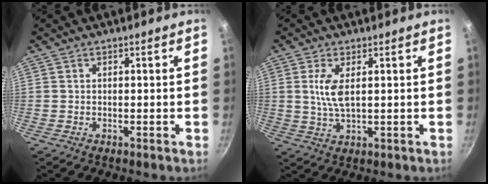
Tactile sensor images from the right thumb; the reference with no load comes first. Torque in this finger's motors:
{"motor_torque": [0.18, -0.10, 0.60, -0.54, 0.05]}